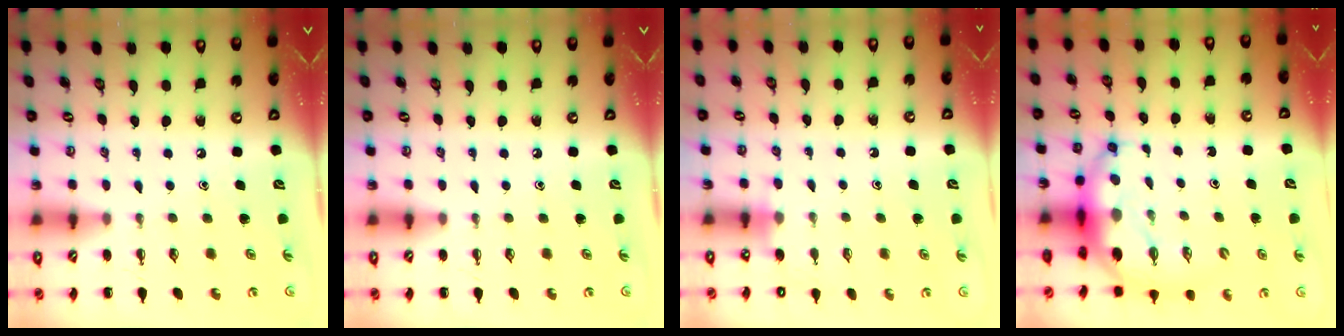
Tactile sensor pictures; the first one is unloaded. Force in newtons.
{"total": 0.0}
{"total": 5.2, "press": 5.0, "slide": 1.3}
{"total": 9.4, "press": 9.1, "slide": 2.4}